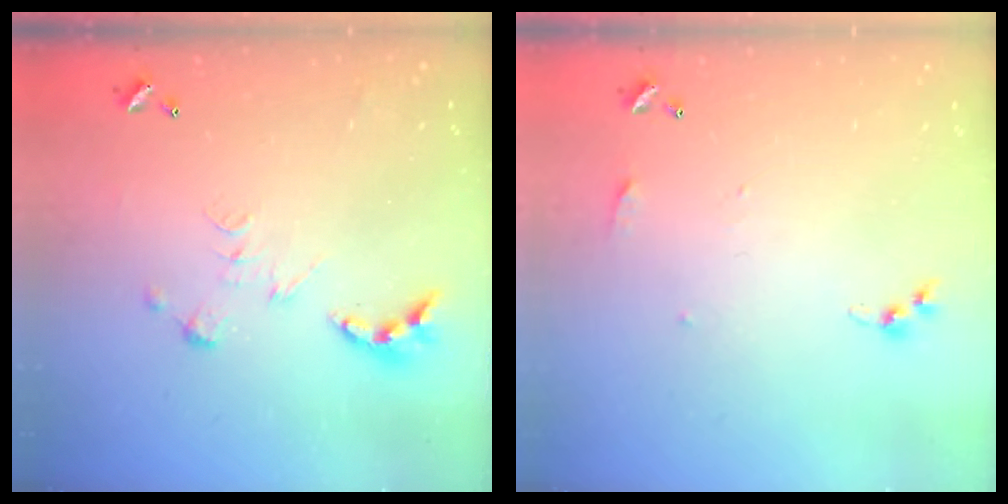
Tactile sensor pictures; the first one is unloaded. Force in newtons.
{"total": 3.8, "press": 3.8, "slide": 0.5}